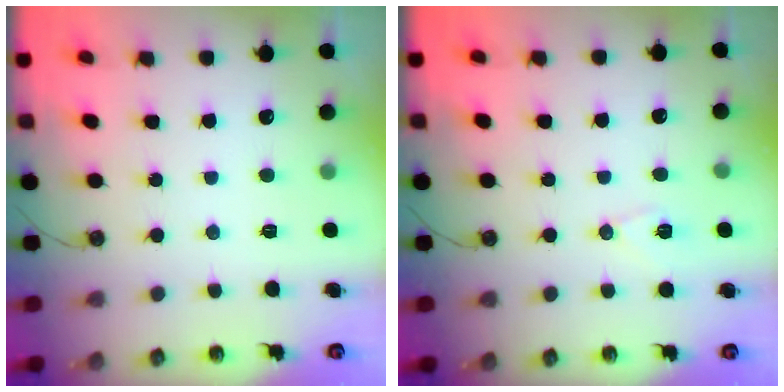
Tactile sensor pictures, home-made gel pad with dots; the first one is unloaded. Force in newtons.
{"total": 7.2, "press": 6.8, "slide": 2.1}